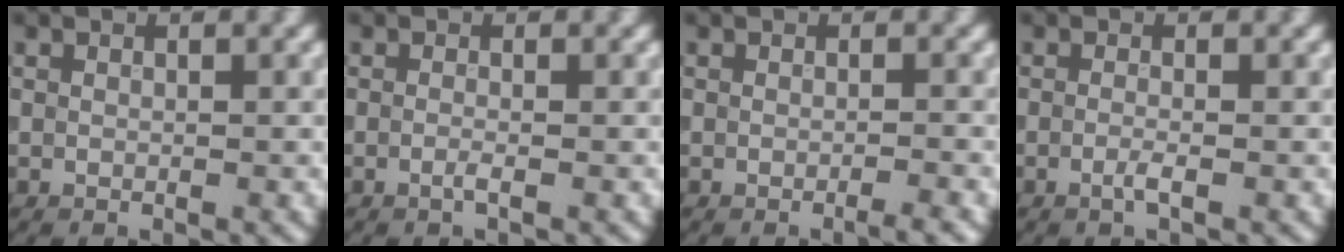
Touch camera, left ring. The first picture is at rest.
{"total": 0.7, "force": [-0.3, 0.1, 0.7], "torque": [-0.015, -0.006, -0.007]}
{"total": 1.2, "force": [-0.6, 0.2, 1.0], "torque": [-0.011, -0.003, -0.016]}
{"total": 1.1, "force": [-0.4, 0.2, 1.0], "torque": [-0.020, -0.005, -0.010]}